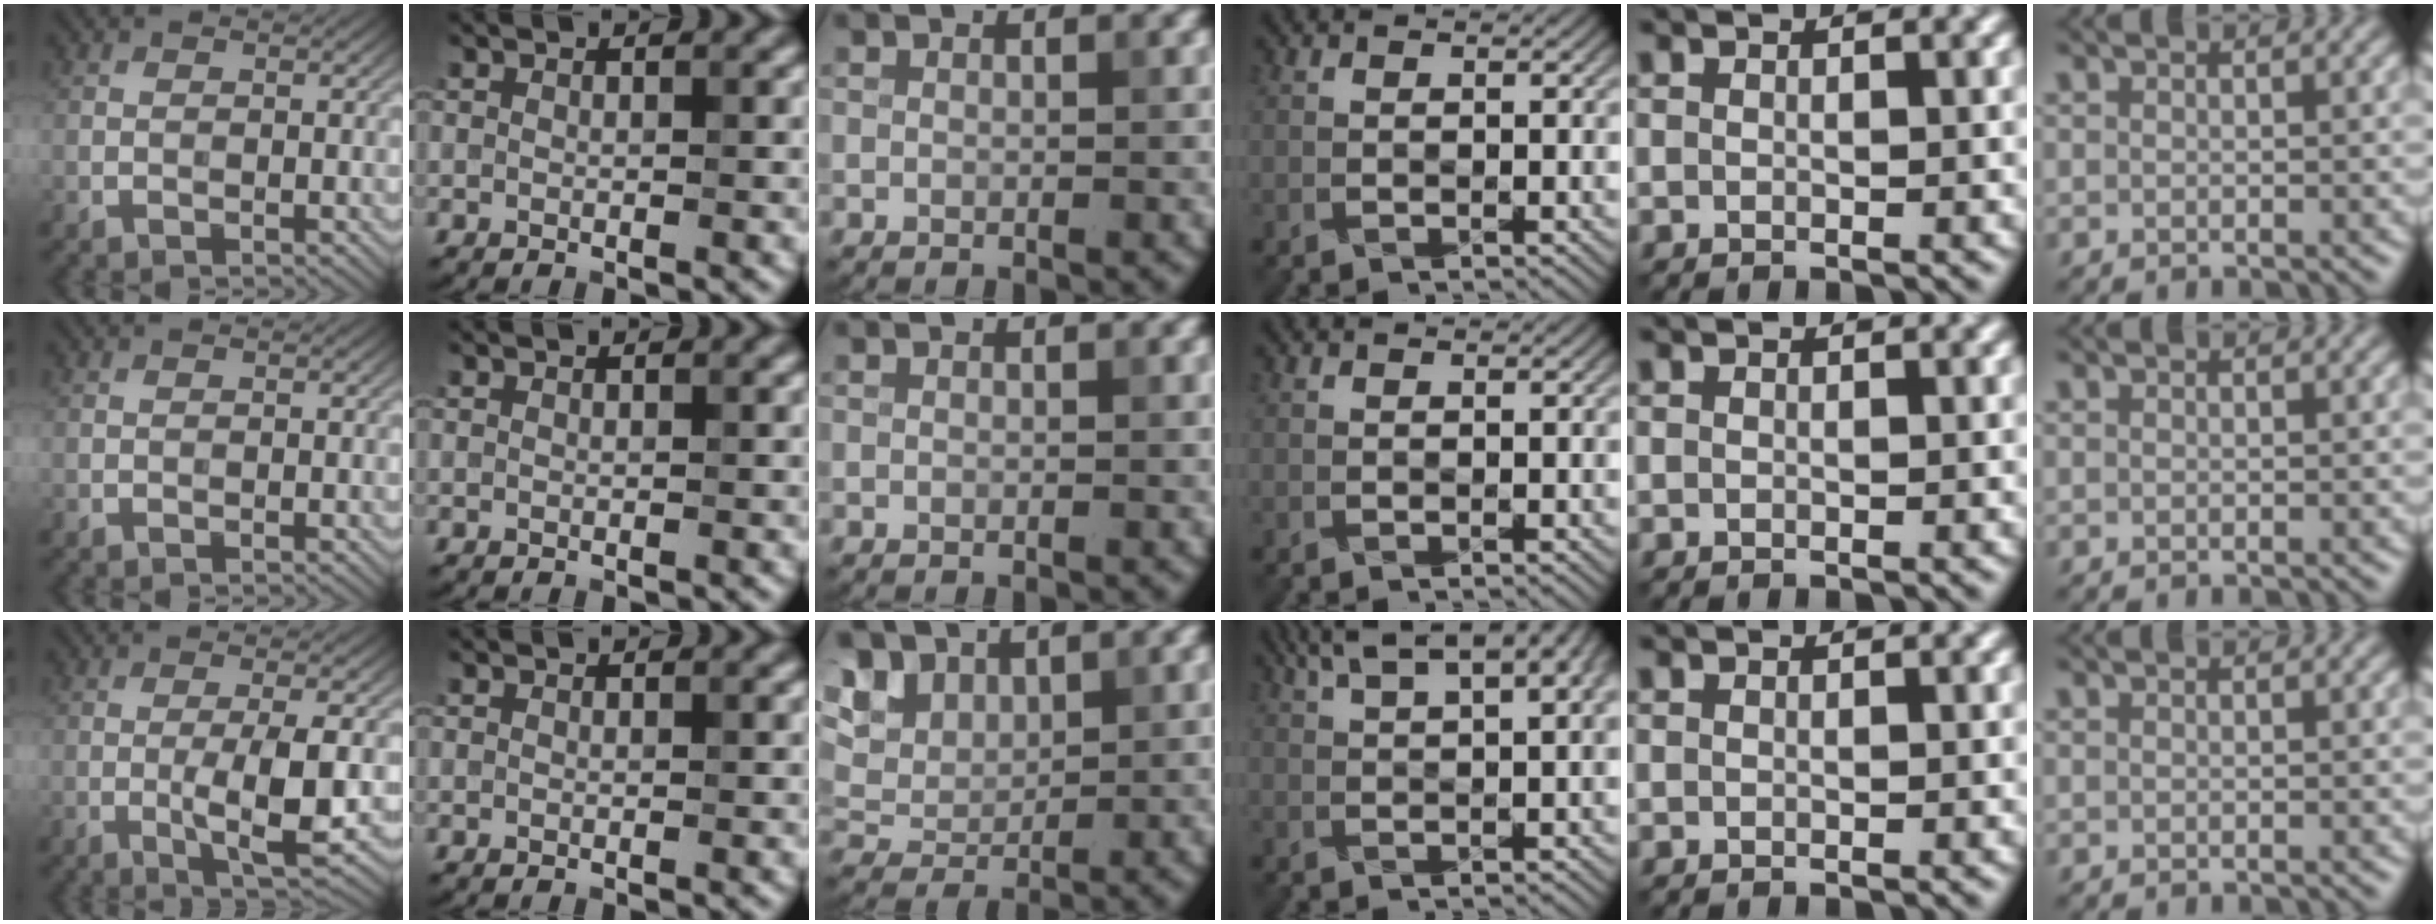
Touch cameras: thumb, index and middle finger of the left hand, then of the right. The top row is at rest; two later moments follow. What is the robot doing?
{"motion": "wrap", "object": "netting"}